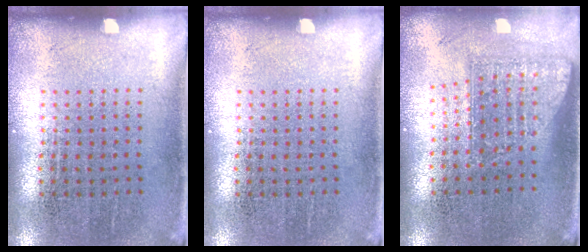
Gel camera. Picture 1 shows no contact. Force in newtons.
{"total": 0.0}
{"total": 1.7, "press": 1.2, "slide": 1.1}